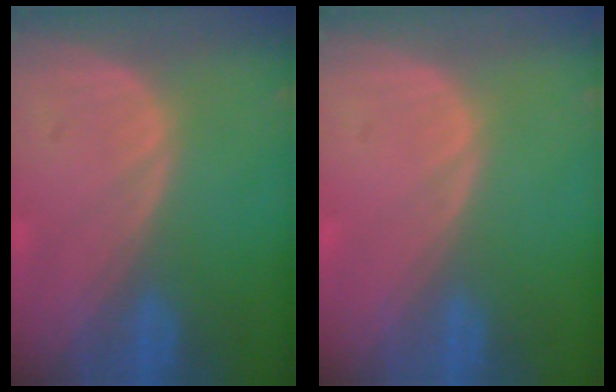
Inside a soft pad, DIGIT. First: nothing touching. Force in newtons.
{"total": 0.0}